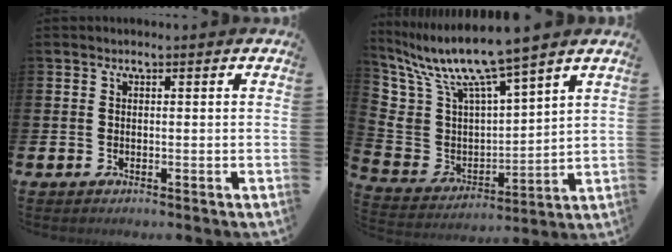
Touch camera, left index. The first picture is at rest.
{"total": 10.4, "force": [9.0, 2.8, 4.4], "torque": [-0.134, -0.049, 0.160]}